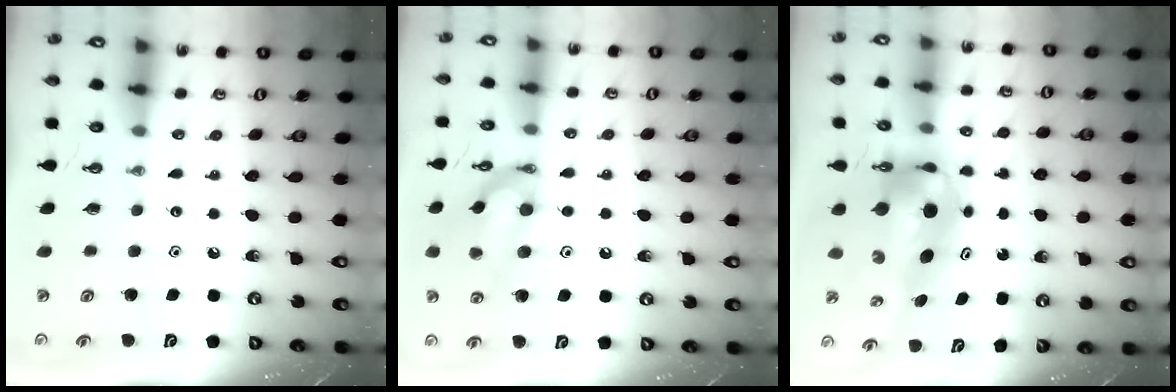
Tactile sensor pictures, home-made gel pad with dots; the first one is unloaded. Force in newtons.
{"total": 13.9, "press": 13.5, "slide": 3.3}
{"total": 7.9, "press": 7.8, "slide": 1.5}